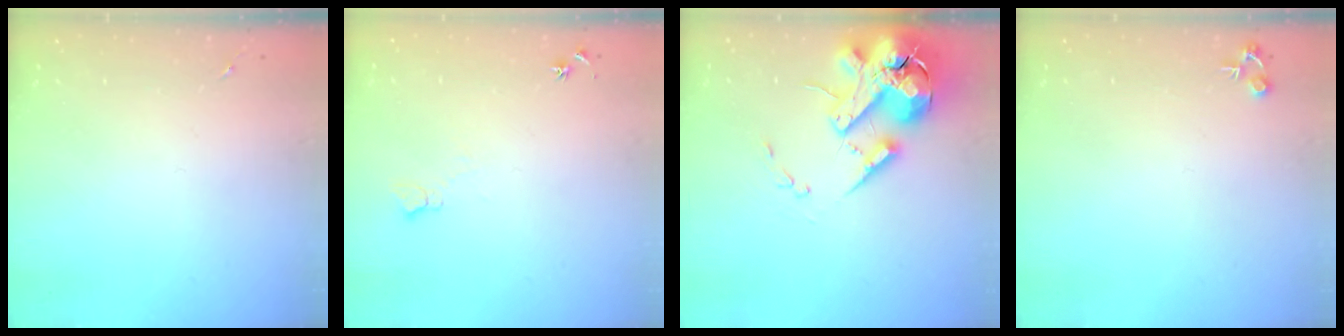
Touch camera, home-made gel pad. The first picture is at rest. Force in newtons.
{"total": 6.2, "press": 6.1, "slide": 0.8}
{"total": 18.6, "press": 18.4, "slide": 3.1}
{"total": 4.7, "press": 4.7, "slide": 0.2}